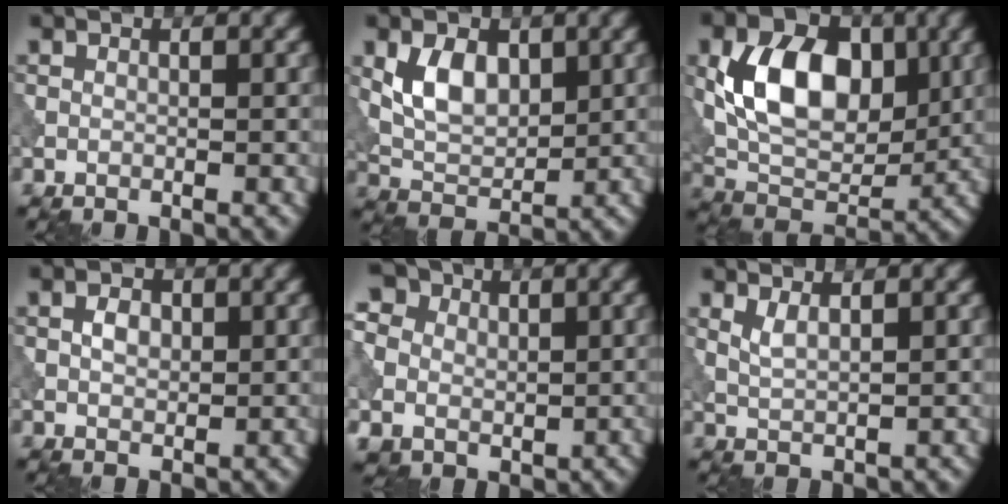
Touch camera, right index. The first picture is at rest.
{"total": 4.8, "force": [1.3, 3.1, 3.4], "torque": [-0.066, -0.004, 0.024]}
{"total": 9.5, "force": [1.6, 6.3, 7.0], "torque": [-0.127, -0.001, 0.026]}
{"total": 1.9, "force": [0.2, 1.4, 1.3], "torque": [-0.023, 0.003, 0.002]}
{"total": 11.7, "force": [3.2, 9.7, 5.7], "torque": [-0.119, 0.021, 0.028]}
{"total": 1.8, "force": [1.0, 0.6, 1.4], "torque": [-0.034, -0.002, 0.025]}